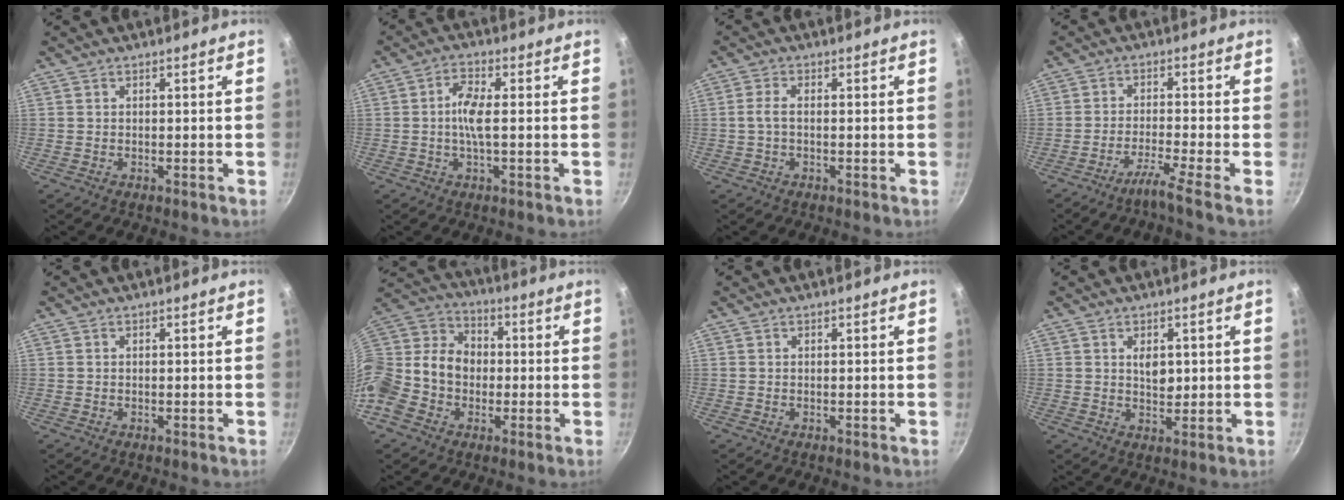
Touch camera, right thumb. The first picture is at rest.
{"total": 5.0, "force": [-0.2, 1.4, 4.8], "torque": [-0.106, 0.011, -0.010]}
{"total": 2.5, "force": [-0.3, 1.2, 2.2], "torque": [-0.055, 0.010, -0.009]}
{"total": 4.5, "force": [-3.2, -1.6, 2.8], "torque": [-0.071, 0.017, -0.064]}
{"total": 0.0}
{"total": 18.8, "force": [-3.9, 15.1, 10.4], "torque": [-0.201, 0.062, -0.089]}
{"total": 0.0}
{"total": 3.9, "force": [0.9, 2.4, 3.0], "torque": [-0.035, -0.011, 0.015]}